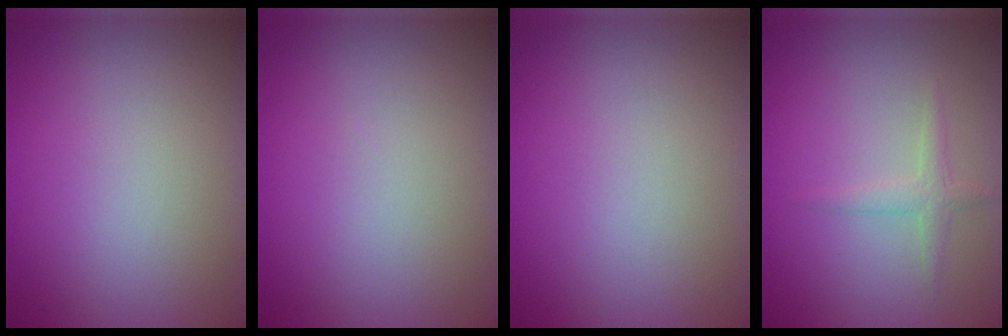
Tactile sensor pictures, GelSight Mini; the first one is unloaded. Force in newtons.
{"total": 0.0}
{"total": 0.0}
{"total": 1.5, "press": 1.5, "slide": 0.1}